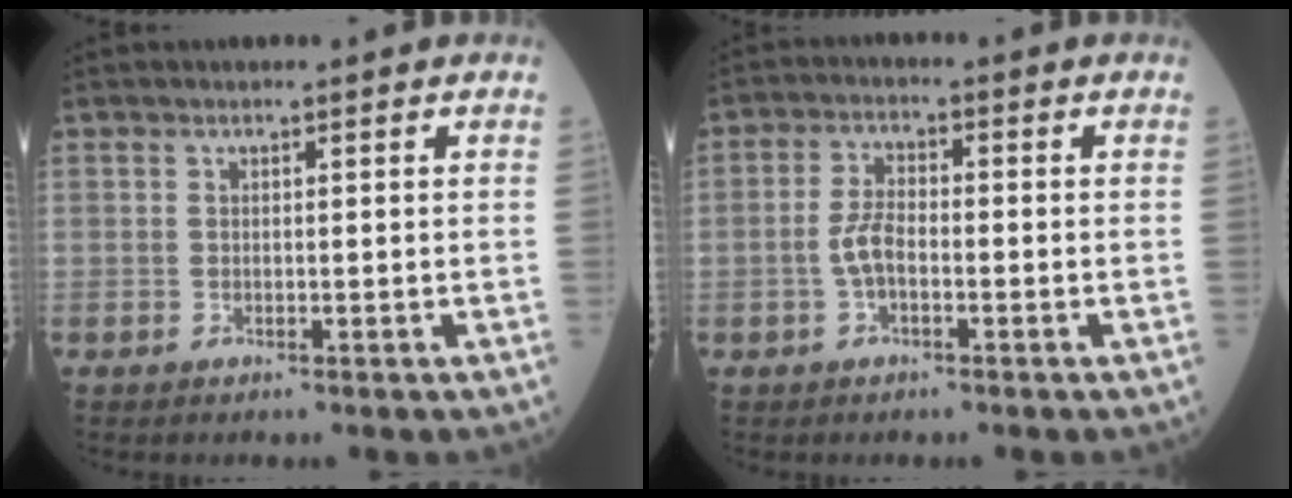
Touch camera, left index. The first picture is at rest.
{"total": 4.0, "force": [-1.3, 1.7, 3.4], "torque": [-0.075, 0.008, -0.028]}